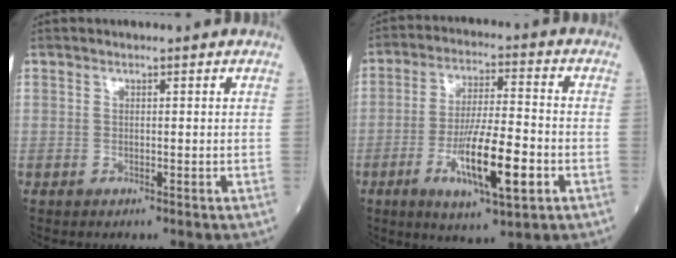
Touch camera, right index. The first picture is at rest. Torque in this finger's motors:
{"motor_torque": [1.10, -0.58, 0.98, 0.21]}